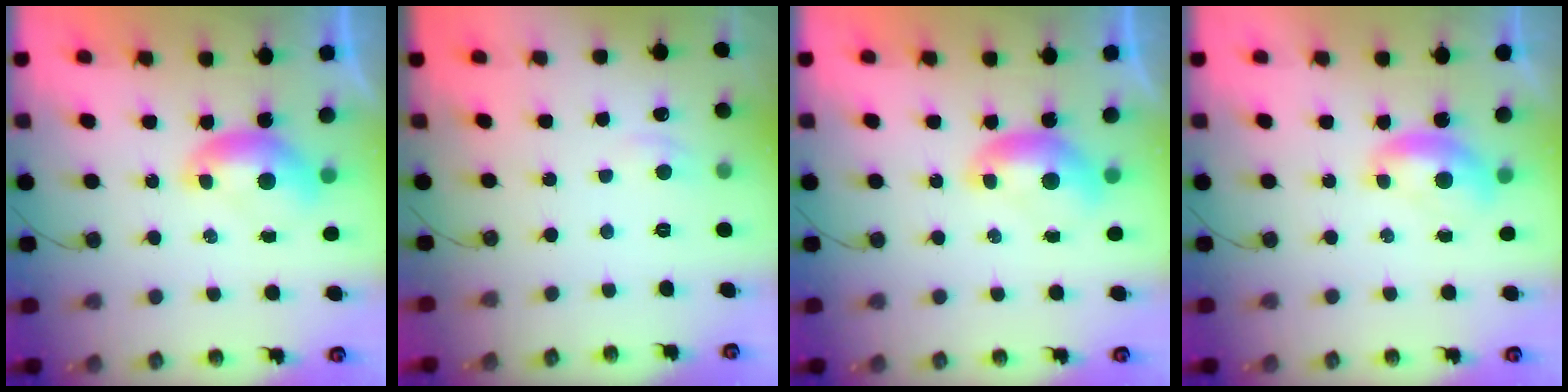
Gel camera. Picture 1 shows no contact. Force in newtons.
{"total": 0.6, "press": 0.3, "slide": 0.6}
{"total": 0.0}
{"total": 1.1, "press": 0.8, "slide": 0.8}